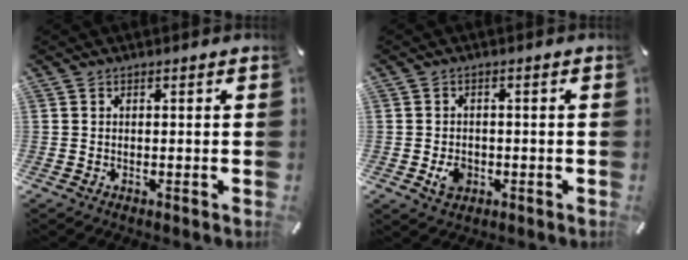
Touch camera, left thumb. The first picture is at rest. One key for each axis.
{"total": 4.1, "fx": -1.0, "fy": 3.3, "fz": 2.1, "tx": -0.034, "ty": 0.001, "tz": -0.018}